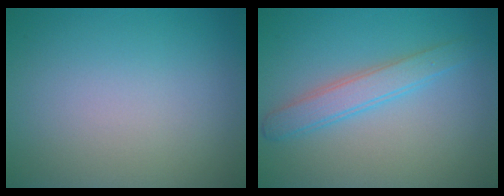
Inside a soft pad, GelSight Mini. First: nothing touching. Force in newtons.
{"total": 2.8, "press": 2.8, "slide": 0.2}